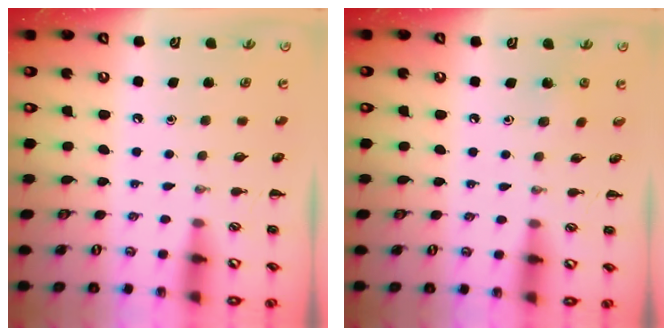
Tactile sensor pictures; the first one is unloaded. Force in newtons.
{"total": 1.5, "press": 1.4, "slide": 0.5}